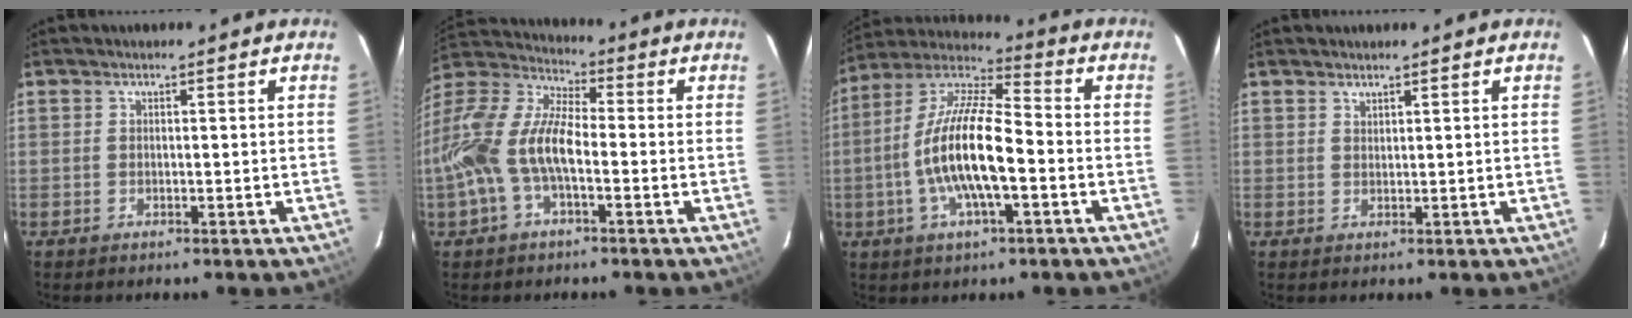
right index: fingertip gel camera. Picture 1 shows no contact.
{"total": 15.9, "force": [-3.6, 7.1, 13.7], "torque": [-0.287, 0.009, -0.078]}
{"total": 15.8, "force": [-3.4, 4.5, 14.8], "torque": [-0.286, 0.000, -0.071]}
{"total": 0.8, "force": [0.8, 0.2, 0.1], "torque": [-0.002, 0.002, 0.016]}